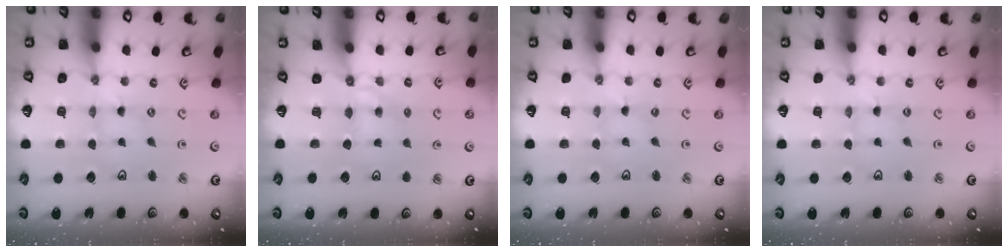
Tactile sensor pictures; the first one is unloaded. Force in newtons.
{"total": 4.3, "press": 4.3, "slide": 0.4}
{"total": 0.0}
{"total": 0.0}